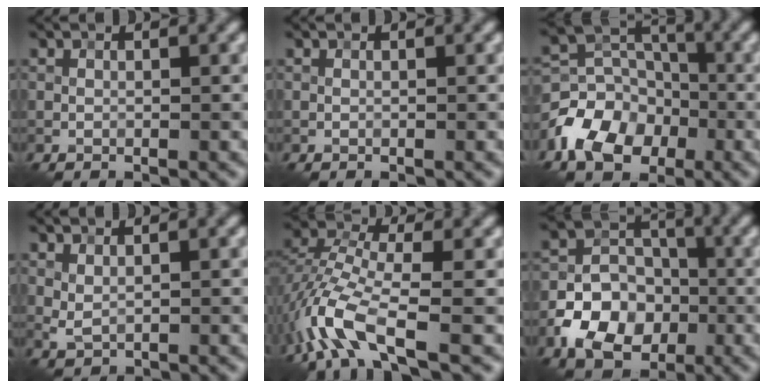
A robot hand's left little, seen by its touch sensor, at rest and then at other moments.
{"total": 0.0}
{"total": 7.8, "force": [-4.0, 5.4, 4.0], "torque": [-0.076, 0.000, -0.093]}
{"total": 1.0, "force": [0.6, 0.5, 0.7], "torque": [-0.021, -0.003, 0.018]}
{"total": 7.6, "force": [-3.8, 2.8, 6.0], "torque": [-0.142, 0.001, -0.086]}
{"total": 7.2, "force": [-2.8, 5.2, 4.0], "torque": [-0.065, -0.004, -0.055]}